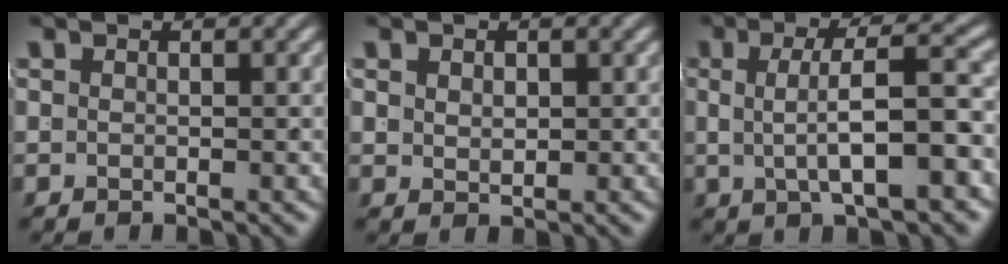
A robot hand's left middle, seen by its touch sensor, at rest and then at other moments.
{"total": 0.8, "force": [0.5, -0.1, 0.6], "torque": [-0.006, -0.012, 0.024]}
{"total": 4.8, "force": [-0.6, 0.9, 4.6], "torque": [-0.064, 0.001, -0.002]}